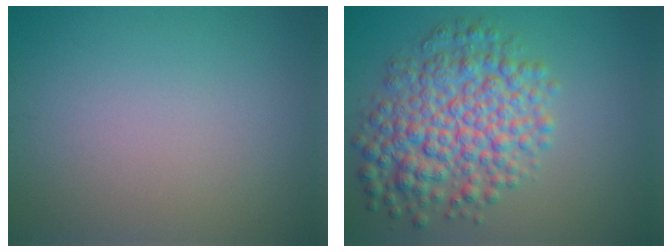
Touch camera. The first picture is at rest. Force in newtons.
{"total": 7.5, "press": 7.5, "slide": 0.1}